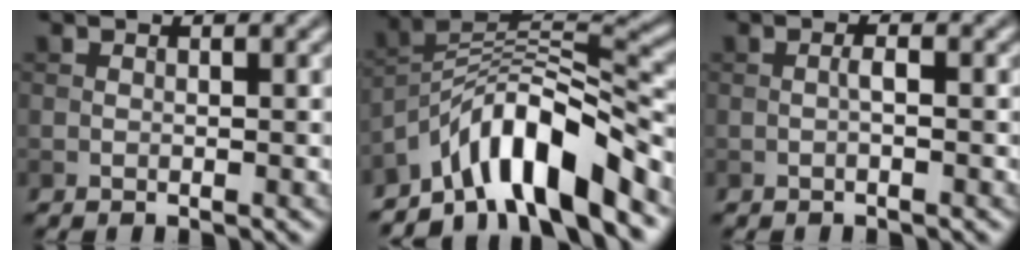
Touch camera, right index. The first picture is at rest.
{"total": 9.1, "force": [-6.2, 2.4, 6.1], "torque": [-0.087, 0.013, -0.115]}
{"total": 0.8, "force": [-0.2, 0.1, 0.8], "torque": [-0.015, 0.001, -0.006]}